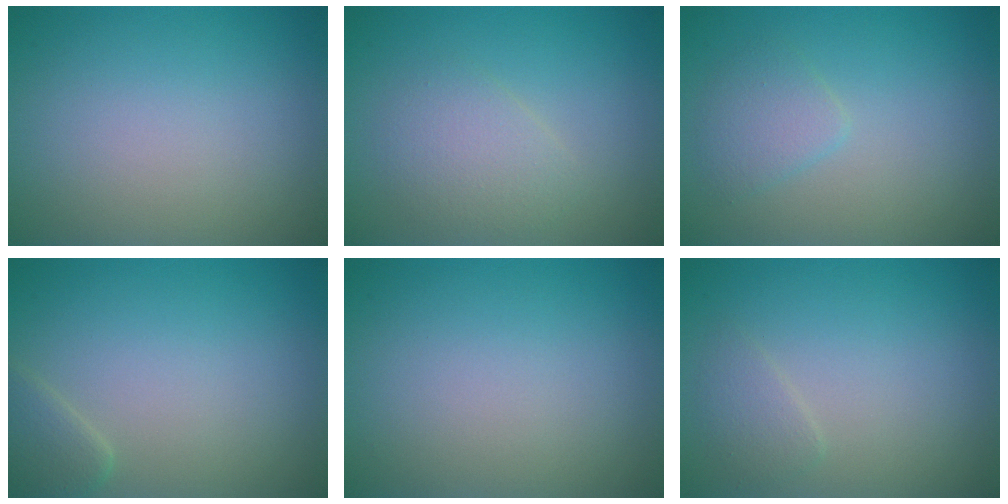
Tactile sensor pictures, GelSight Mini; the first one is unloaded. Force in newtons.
{"total": 2.6, "press": 2.6, "slide": 0.1}
{"total": 1.9, "press": 1.9, "slide": 0.1}
{"total": 1.9, "press": 1.9, "slide": 0.1}
{"total": 0.0}
{"total": 1.3, "press": 1.3, "slide": 0.1}